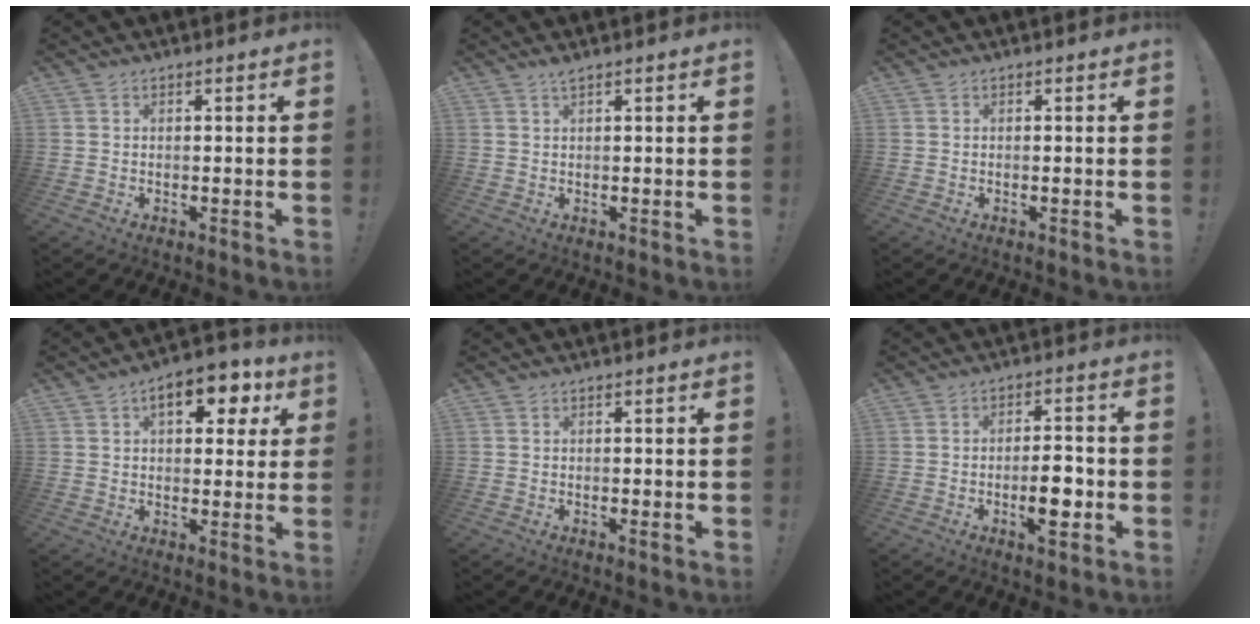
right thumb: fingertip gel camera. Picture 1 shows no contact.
{"total": 0.9, "force": [0.8, -0.1, 0.1], "torque": [-0.002, 0.000, 0.014]}
{"total": 0.0}
{"total": 10.3, "force": [4.2, 5.6, 7.6], "torque": [-0.096, -0.010, 0.066]}
{"total": 1.0, "force": [0.0, -0.4, 0.9], "torque": [-0.021, 0.001, -0.001]}
{"total": 8.5, "force": [-2.7, 3.0, 7.5], "torque": [-0.112, 0.004, -0.049]}